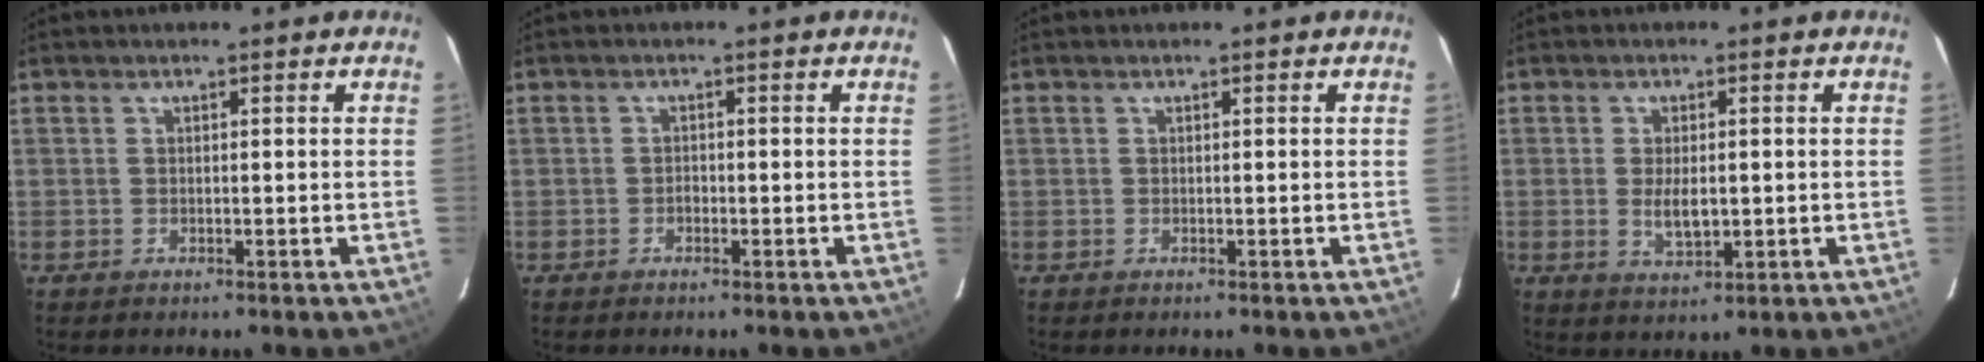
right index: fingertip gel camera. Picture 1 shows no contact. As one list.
[{"total": 0.9, "force": [-0.5, 0.6, 0.3], "torque": [-0.006, 0.003, -0.008]}, {"total": 0.0}, {"total": 4.9, "force": [-0.5, 2.3, 4.3], "torque": [-0.079, -0.010, -0.004]}]